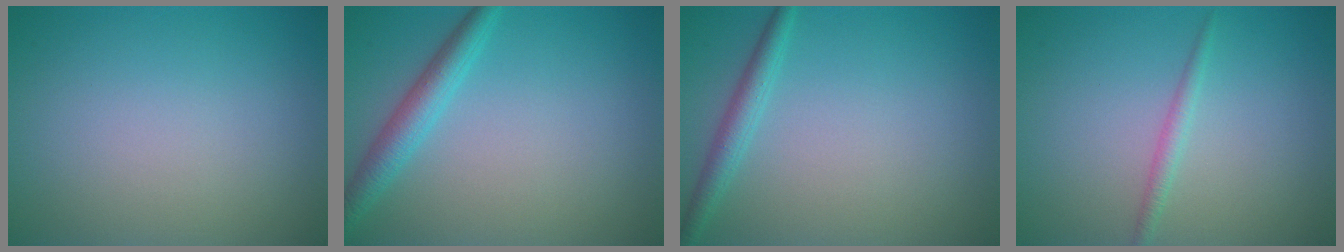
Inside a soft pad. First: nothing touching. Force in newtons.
{"total": 2.8, "press": 2.8, "slide": 0.1}
{"total": 2.0, "press": 2.0, "slide": 0.1}
{"total": 1.2, "press": 1.2, "slide": 0.1}